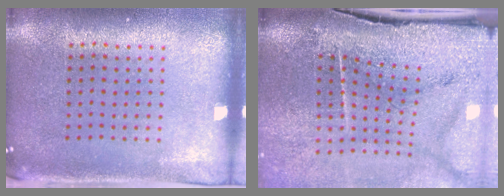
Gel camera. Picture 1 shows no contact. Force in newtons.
{"total": 4.6, "press": 3.8, "slide": 2.7}